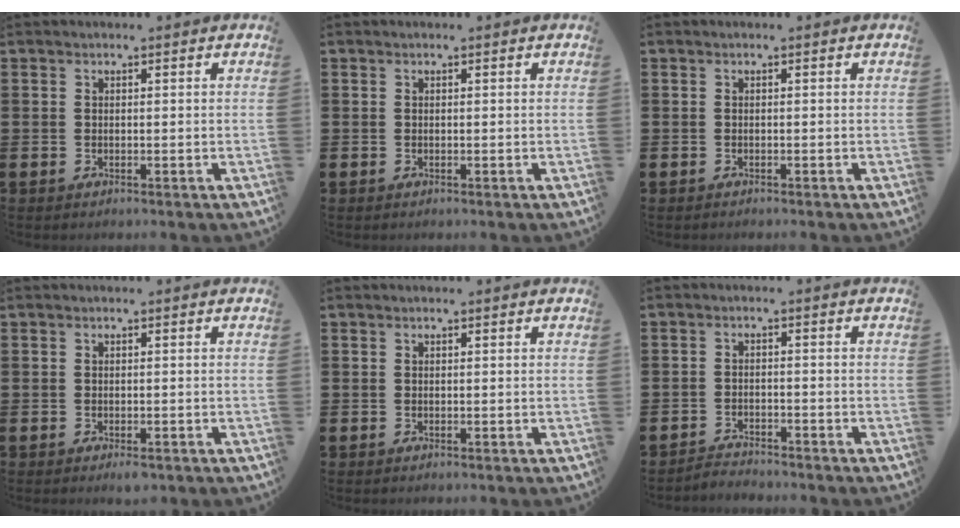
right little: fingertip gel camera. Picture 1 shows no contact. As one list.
[{"total": 0.0}, {"total": 0.0}, {"total": 0.8, "force": [-0.4, 0.3, 0.7], "torque": [-0.012, -0.001, -0.008]}, {"total": 0.0}, {"total": 2.0, "force": [-2.0, 0.0, -0.3], "torque": [-0.002, 0.005, -0.044]}]